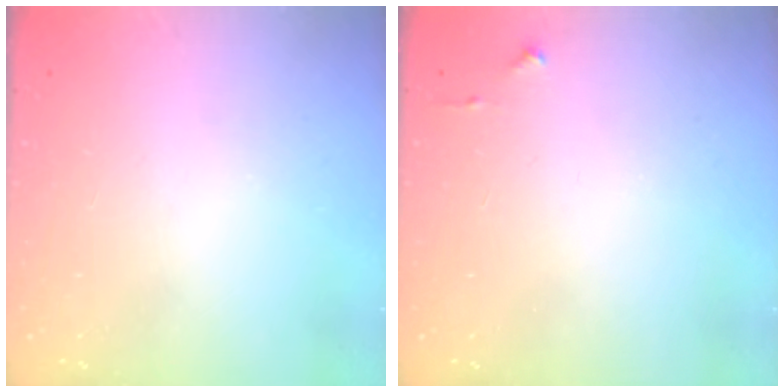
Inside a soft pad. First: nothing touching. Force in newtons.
{"total": 2.7, "press": 2.6, "slide": 0.4}